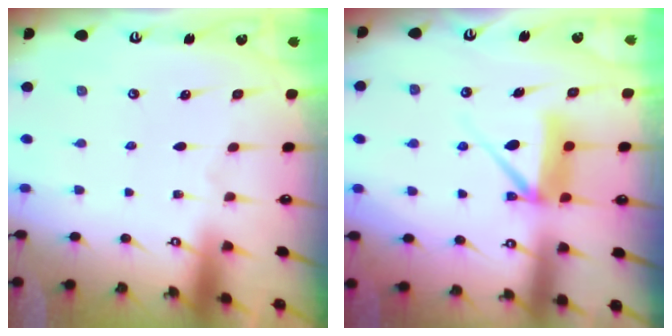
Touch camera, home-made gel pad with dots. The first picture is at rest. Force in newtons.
{"total": 8.9, "press": 8.9, "slide": 0.9}